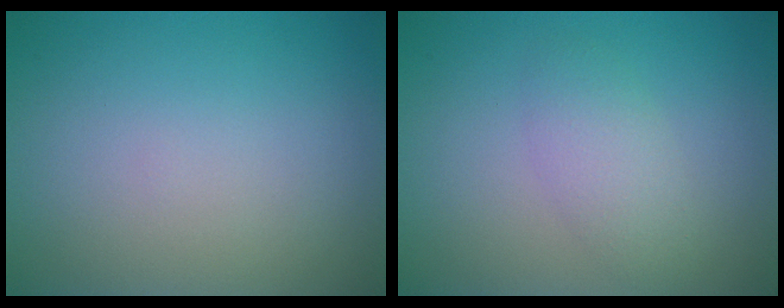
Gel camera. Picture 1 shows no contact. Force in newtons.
{"total": 2.5, "press": 2.5, "slide": 0.0}